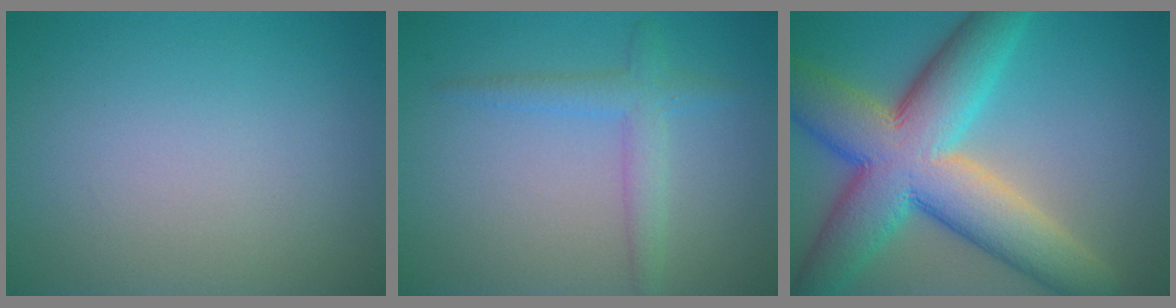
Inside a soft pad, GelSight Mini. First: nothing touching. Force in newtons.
{"total": 2.0, "press": 2.0, "slide": 0.1}
{"total": 12.6, "press": 12.5, "slide": 0.8}